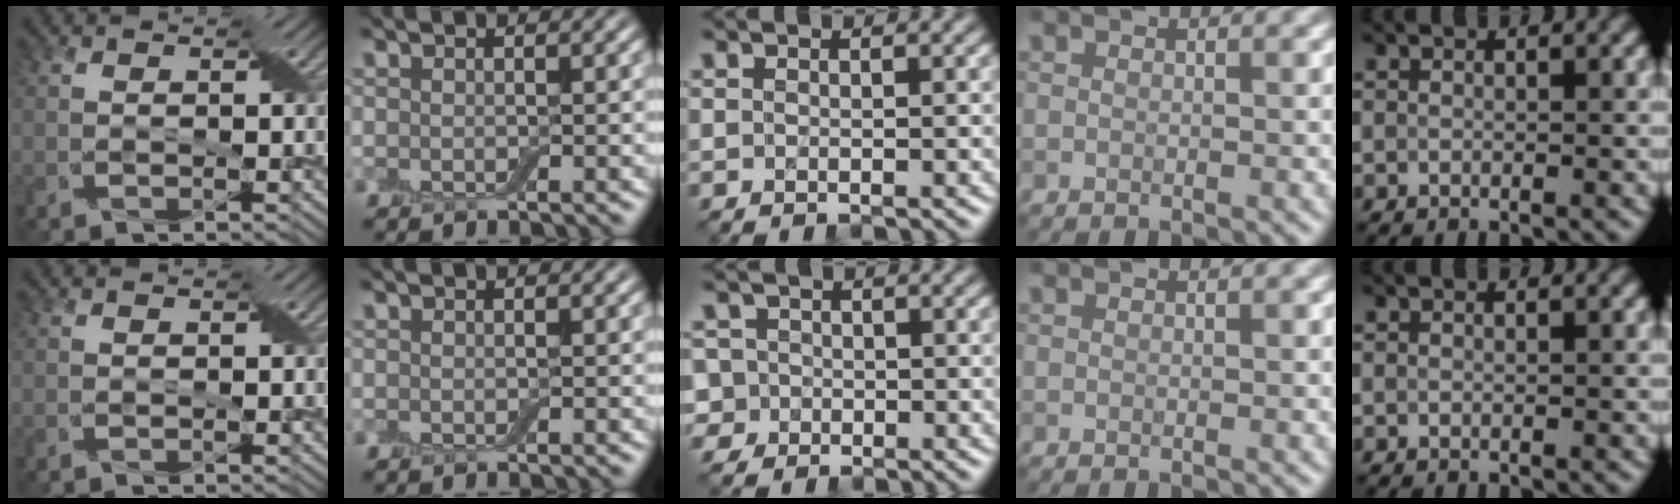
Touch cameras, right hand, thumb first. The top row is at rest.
{"middle": {"total": 4.0, "force": [-0.2, 3.8, 1.1], "torque": [-0.015, 0.024, -0.032]}}